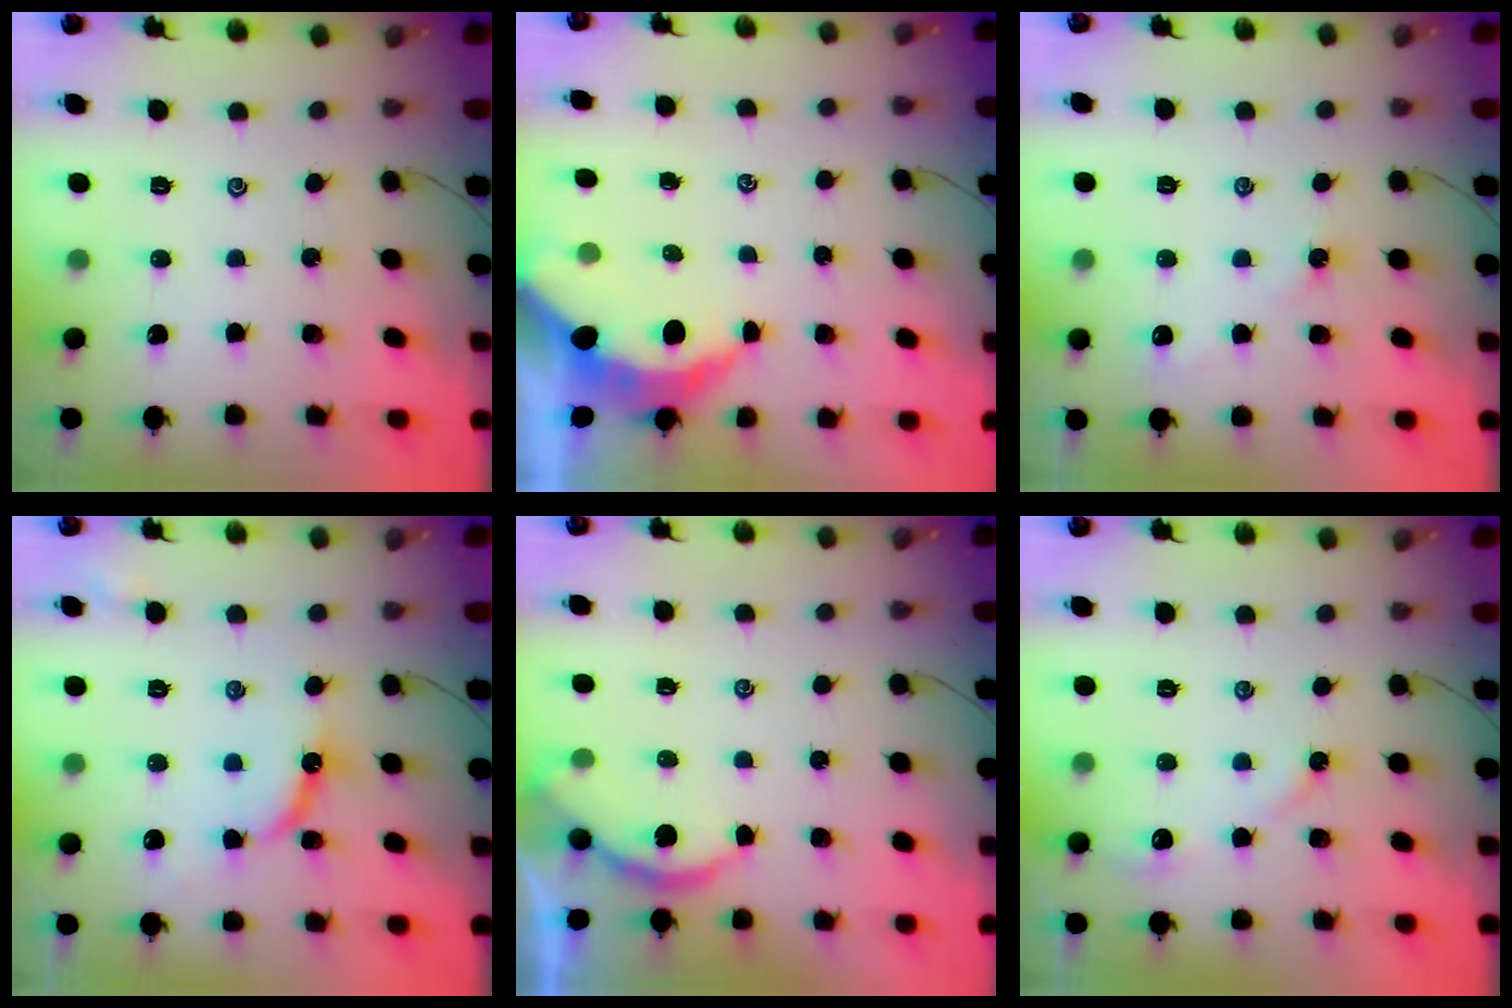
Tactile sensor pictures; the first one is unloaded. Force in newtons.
{"total": 5.2, "press": 5.1, "slide": 0.7}
{"total": 2.3, "press": 2.3, "slide": 0.5}
{"total": 9.2, "press": 9.2, "slide": 0.8}
{"total": 1.9, "press": 1.9, "slide": 0.4}
{"total": 6.1, "press": 6.1, "slide": 0.6}